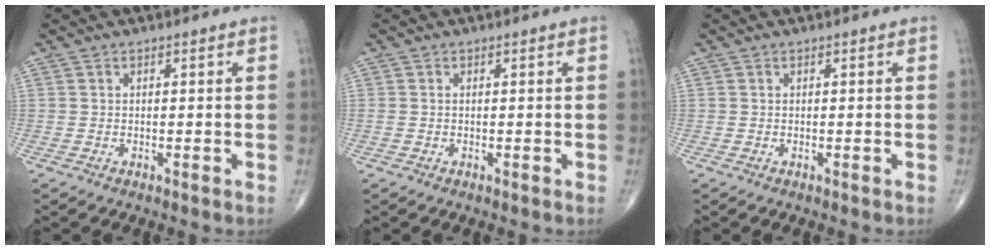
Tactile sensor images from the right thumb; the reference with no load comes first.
{"total": 0.7, "force": [0.0, 0.3, 0.6], "torque": [-0.018, 0.003, 0.003]}
{"total": 0.0}